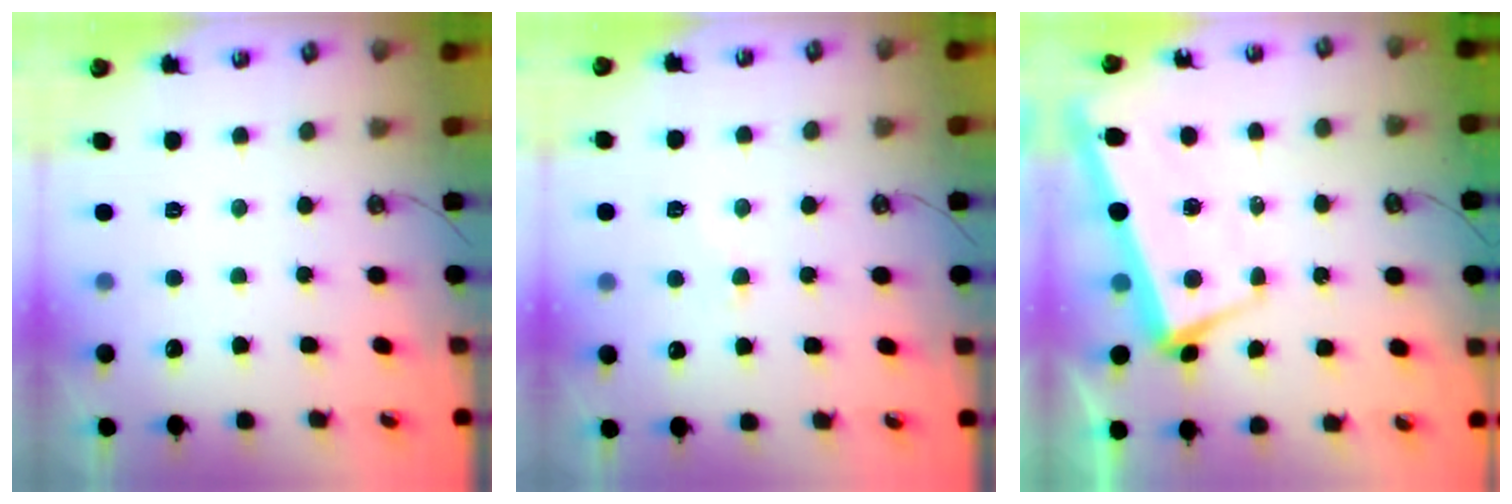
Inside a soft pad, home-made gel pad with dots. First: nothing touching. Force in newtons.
{"total": 5.2, "press": 5.2, "slide": 0.6}
{"total": 1.6, "press": 1.3, "slide": 0.9}